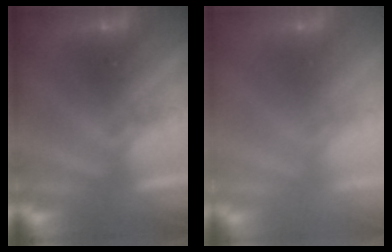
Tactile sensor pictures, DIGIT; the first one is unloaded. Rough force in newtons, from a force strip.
{"total": 7.8}